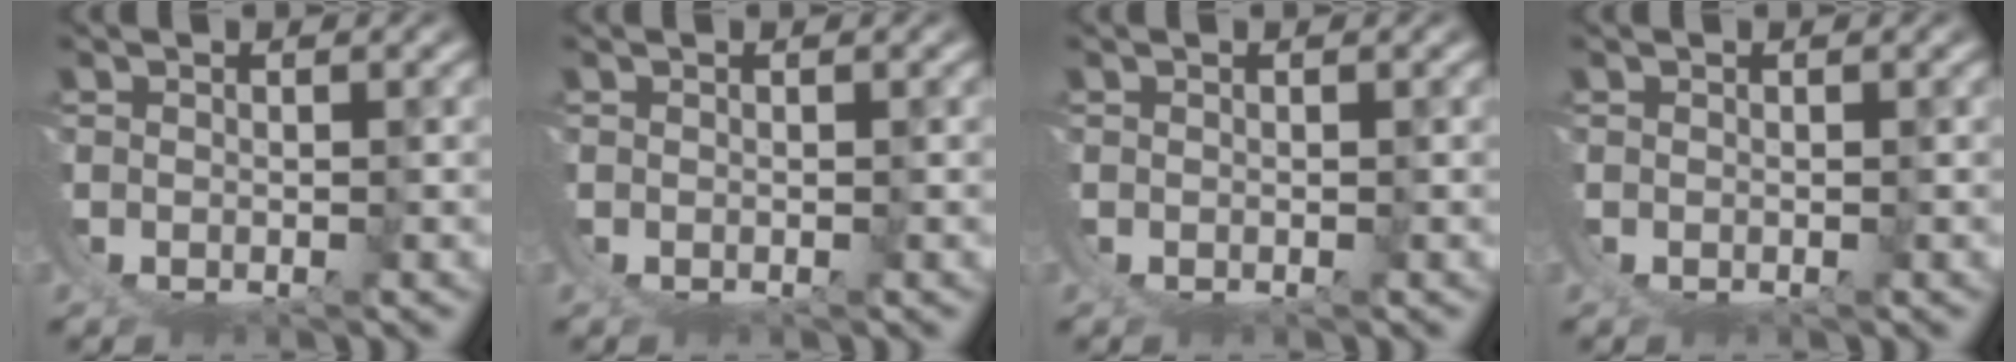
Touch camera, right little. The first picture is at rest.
{"total": 0.0}
{"total": 0.0}
{"total": 0.0}